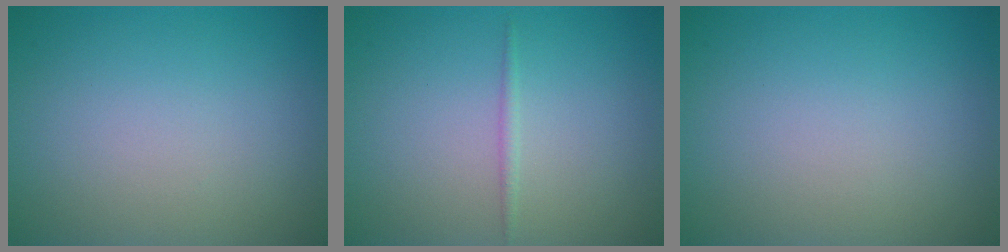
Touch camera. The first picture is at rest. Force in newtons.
{"total": 0.7, "press": 0.7, "slide": 0.0}
{"total": 0.0}